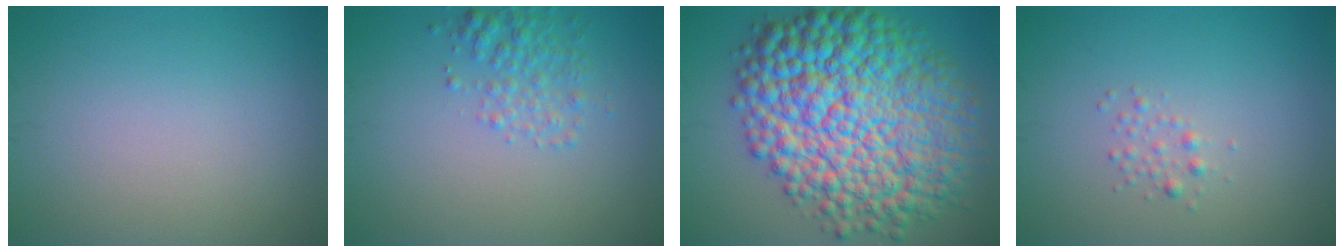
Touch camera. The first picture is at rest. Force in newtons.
{"total": 2.5, "press": 2.5, "slide": 0.1}
{"total": 16.1, "press": 16.1, "slide": 0.1}
{"total": 1.1, "press": 1.1, "slide": 0.0}